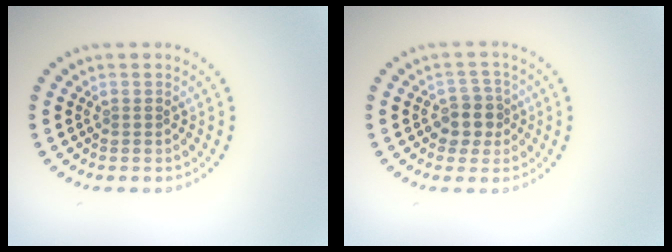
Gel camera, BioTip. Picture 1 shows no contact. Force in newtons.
{"total": 2.7, "press": 2.5, "slide": 1.1}